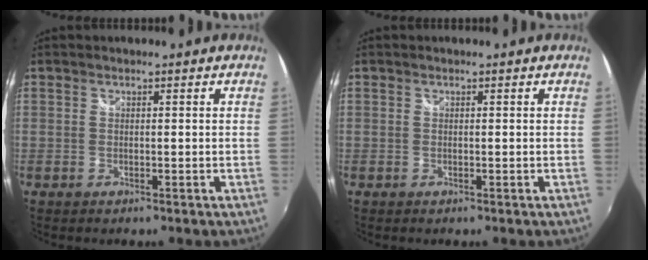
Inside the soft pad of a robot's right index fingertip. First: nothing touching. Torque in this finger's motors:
{"motor_torque": [0.00, 0.00, 0.02, 0.00]}